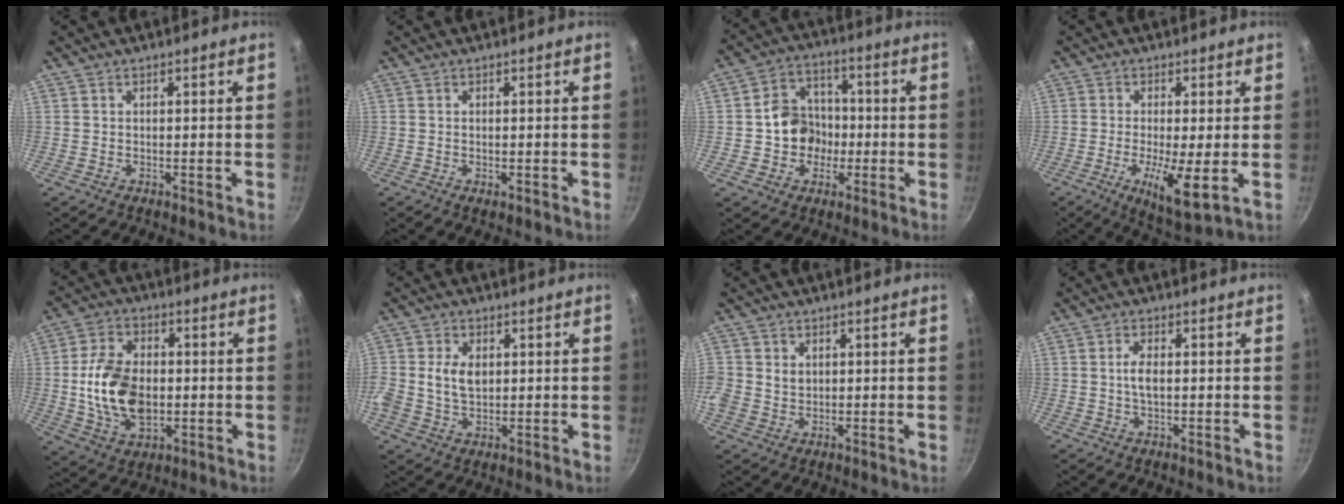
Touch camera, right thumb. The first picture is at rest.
{"total": 0.8, "force": [-0.2, 0.3, 0.7], "torque": [-0.010, -0.001, -0.003]}
{"total": 9.8, "force": [-1.3, 8.5, 4.7], "torque": [-0.038, 0.027, -0.031]}
{"total": 8.8, "force": [-1.7, 1.8, 8.5], "torque": [-0.154, -0.018, -0.024]}
{"total": 14.9, "force": [-0.7, 9.8, 11.2], "torque": [-0.186, 0.008, -0.011]}
{"total": 6.8, "force": [0.6, 4.8, 4.7], "torque": [-0.084, 0.002, 0.008]}
{"total": 5.8, "force": [0.4, 5.3, 2.5], "torque": [-0.049, 0.007, 0.006]}
{"total": 3.4, "force": [-0.1, 1.8, 2.9], "torque": [-0.054, 0.009, -0.004]}